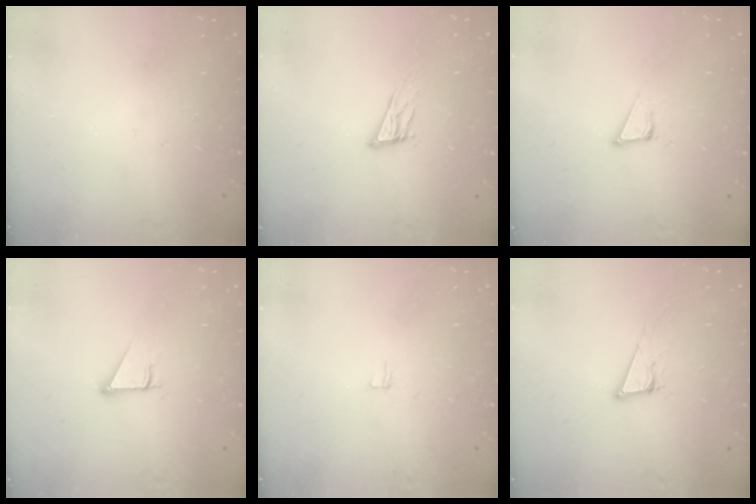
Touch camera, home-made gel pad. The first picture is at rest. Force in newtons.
{"total": 9.3, "press": 9.0, "slide": 2.5}
{"total": 3.8, "press": 3.8, "slide": 0.2}
{"total": 2.7, "press": 2.7, "slide": 0.0}
{"total": 2.0, "press": 2.0, "slide": 0.2}
{"total": 9.8, "press": 9.2, "slide": 3.3}